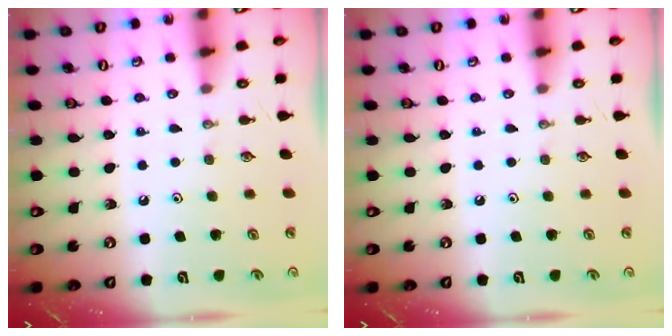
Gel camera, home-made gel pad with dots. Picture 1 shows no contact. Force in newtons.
{"total": 0.0}